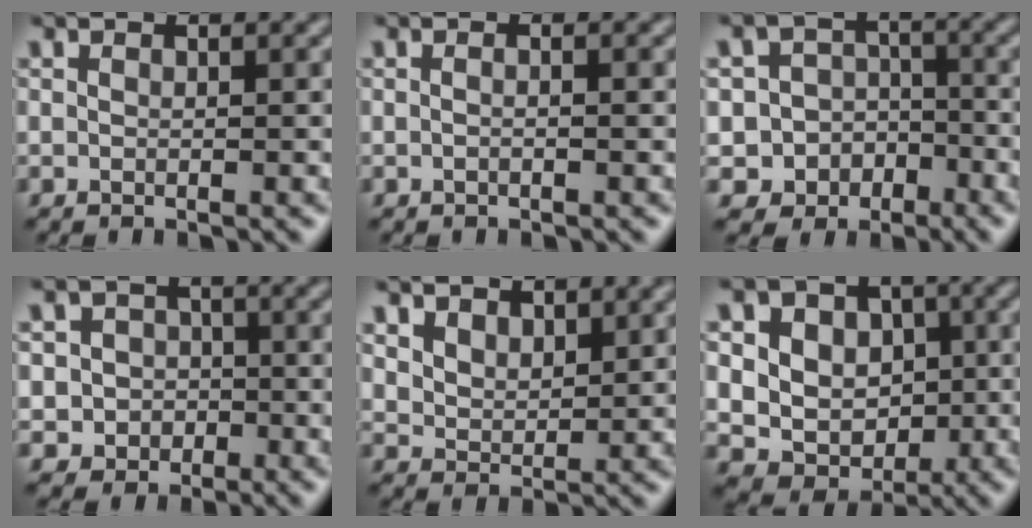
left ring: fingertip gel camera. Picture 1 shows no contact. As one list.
[{"total": 1.1, "force": [0.1, 0.4, 1.1], "torque": [-0.005, -0.012, -0.008]}, {"total": 6.2, "force": [-3.5, 5.1, 0.8], "torque": [0.006, -0.003, -0.072]}, {"total": 3.6, "force": [-1.0, 3.4, 0.6], "torque": [0.016, 0.003, -0.032]}, {"total": 3.4, "force": [2.4, 1.9, 1.4], "torque": [-0.036, -0.006, 0.049]}, {"total": 10.9, "force": [2.4, 9.4, 4.9], "torque": [-0.094, 0.027, 0.032]}]